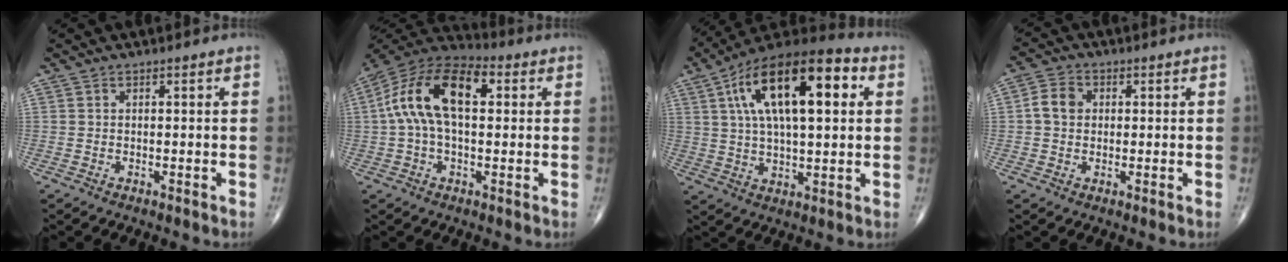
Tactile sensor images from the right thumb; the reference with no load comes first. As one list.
[{"total": 16.0, "force": [2.8, 8.4, 13.3], "torque": [-0.257, 0.042, 0.040]}, {"total": 22.4, "force": [6.5, 9.3, 19.3], "torque": [-0.319, 0.017, 0.100]}, {"total": 4.5, "force": [0.4, 3.7, 2.6], "torque": [-0.041, 0.011, 0.001]}]